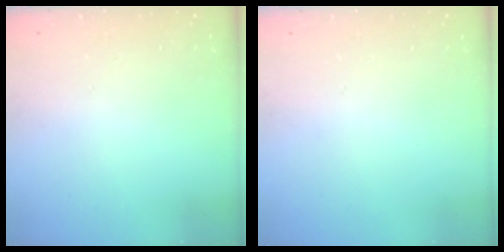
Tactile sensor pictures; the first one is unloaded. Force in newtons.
{"total": 0.0}